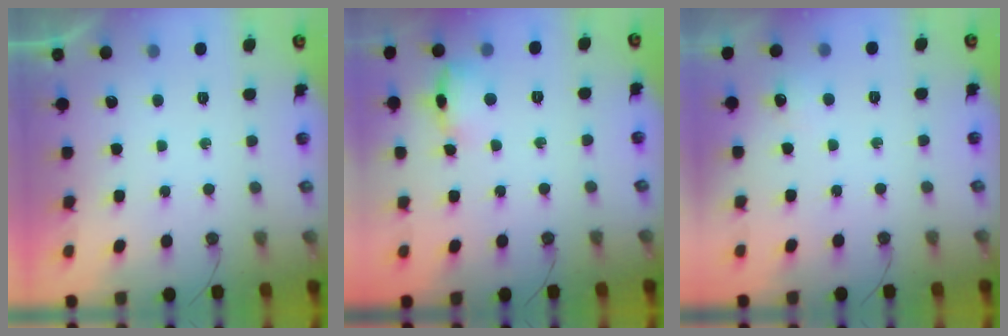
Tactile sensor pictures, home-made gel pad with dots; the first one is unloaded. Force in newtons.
{"total": 10.3, "press": 10.3, "slide": 1.1}
{"total": 4.9, "press": 4.8, "slide": 0.8}